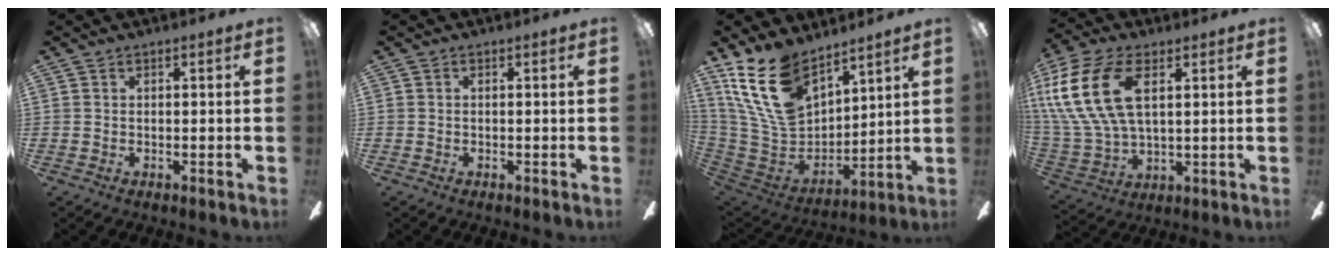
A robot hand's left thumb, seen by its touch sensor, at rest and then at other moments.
{"total": 0.0}
{"total": 19.5, "force": [12.0, 10.5, 11.1], "torque": [-0.254, -0.065, 0.224]}
{"total": 20.3, "force": [6.8, 11.5, 15.3], "torque": [-0.339, -0.004, 0.117]}